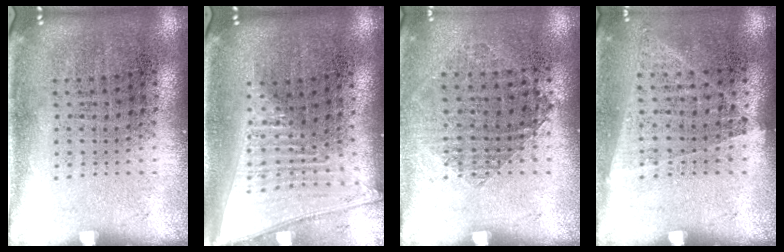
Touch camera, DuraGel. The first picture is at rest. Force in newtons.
{"total": 1.8, "press": 1.6, "slide": 0.9}
{"total": 0.9, "press": 0.8, "slide": 0.3}
{"total": 1.0, "press": 1.0, "slide": 0.3}